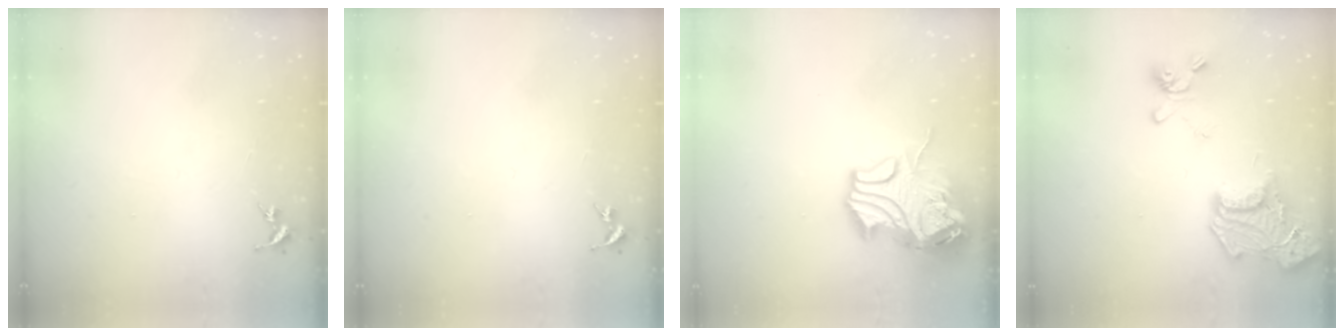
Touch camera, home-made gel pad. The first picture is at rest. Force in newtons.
{"total": 0.0}
{"total": 13.9, "press": 13.8, "slide": 2.1}
{"total": 19.7, "press": 19.6, "slide": 1.9}